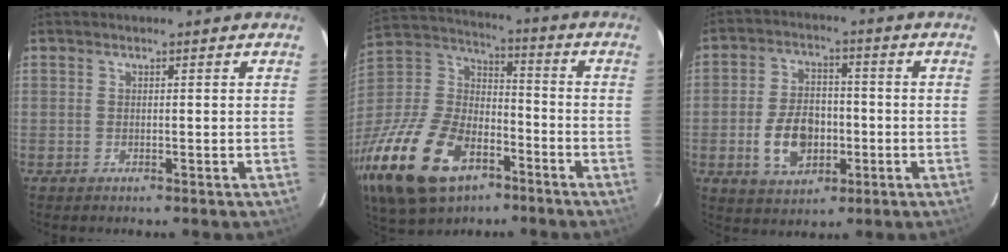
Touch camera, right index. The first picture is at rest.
{"total": 31.2, "force": [-16.3, 17.9, 19.6], "torque": [-0.458, -0.016, -0.276]}
{"total": 10.3, "force": [-2.7, 6.8, 7.3], "torque": [-0.149, 0.013, -0.035]}